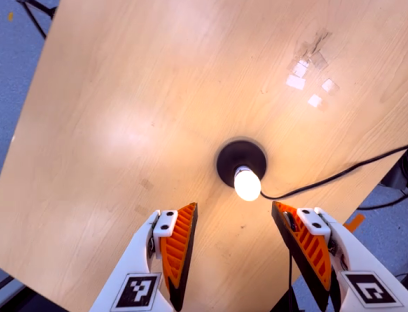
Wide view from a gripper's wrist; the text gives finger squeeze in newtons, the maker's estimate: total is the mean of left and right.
{"total": 0.0}